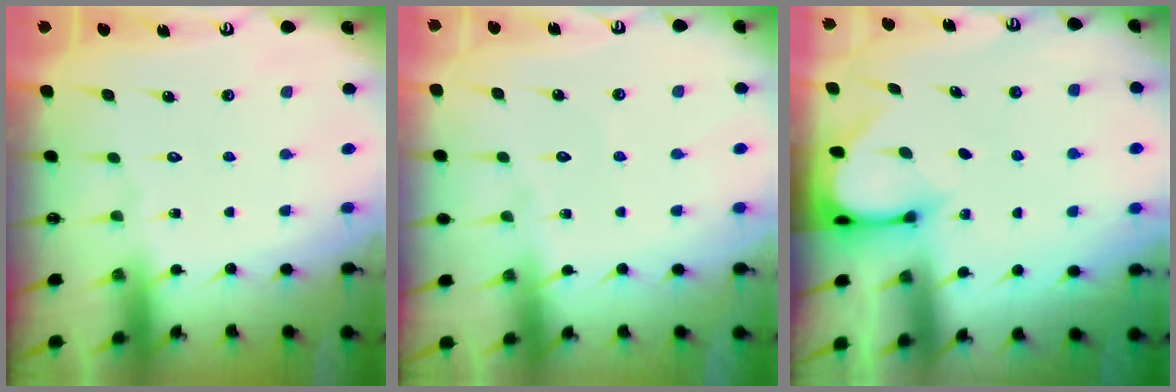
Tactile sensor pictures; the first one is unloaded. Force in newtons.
{"total": 2.9, "press": 2.9, "slide": 0.3}
{"total": 3.0, "press": 3.0, "slide": 0.3}